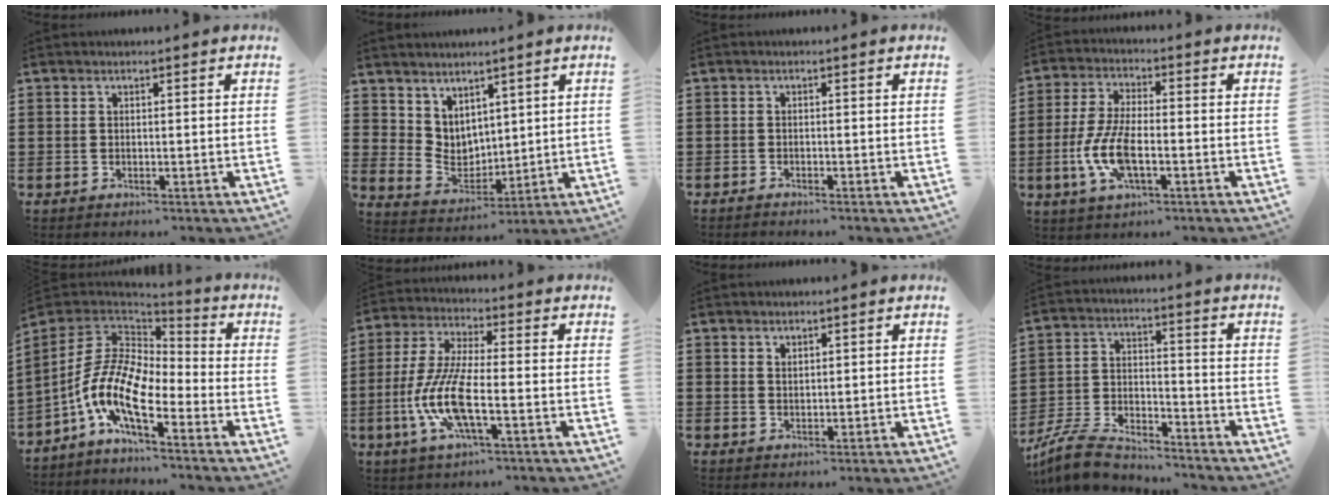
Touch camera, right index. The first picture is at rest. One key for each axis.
{"total": 4.9, "fx": 3.7, "fy": 3.1, "fz": 0.4, "tx": -0.029, "ty": -0.012, "tz": 0.072}
{"total": 0.8, "fx": -0.8, "fy": 0.0, "fz": 0.0, "tx": -0.002, "ty": 0.001, "tz": -0.018}
{"total": 8.6, "fx": -2.4, "fy": 3.3, "fz": 7.6, "tx": -0.175, "ty": -0.013, "tz": -0.048}
{"total": 12.7, "fx": -5.9, "fy": 5.6, "fz": 9.7, "tx": -0.230, "ty": -0.003, "tz": -0.125}
{"total": 10.4, "fx": -3.3, "fy": 2.7, "fz": 9.4, "tx": -0.218, "ty": -0.016, "tz": -0.068}
{"total": 1.3, "fx": 1.2, "fy": 0.6, "fz": 0.1, "tx": -0.003, "ty": 0.002, "tz": 0.023}
{"total": 7.8, "fx": -7.3, "fy": 1.5, "fz": 2.3, "tx": -0.063, "ty": 0.010, "tz": -0.146}